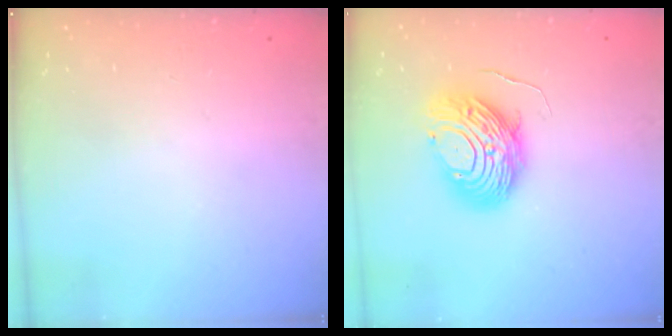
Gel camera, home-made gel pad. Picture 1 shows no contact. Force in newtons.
{"total": 10.8, "press": 10.8, "slide": 1.0}